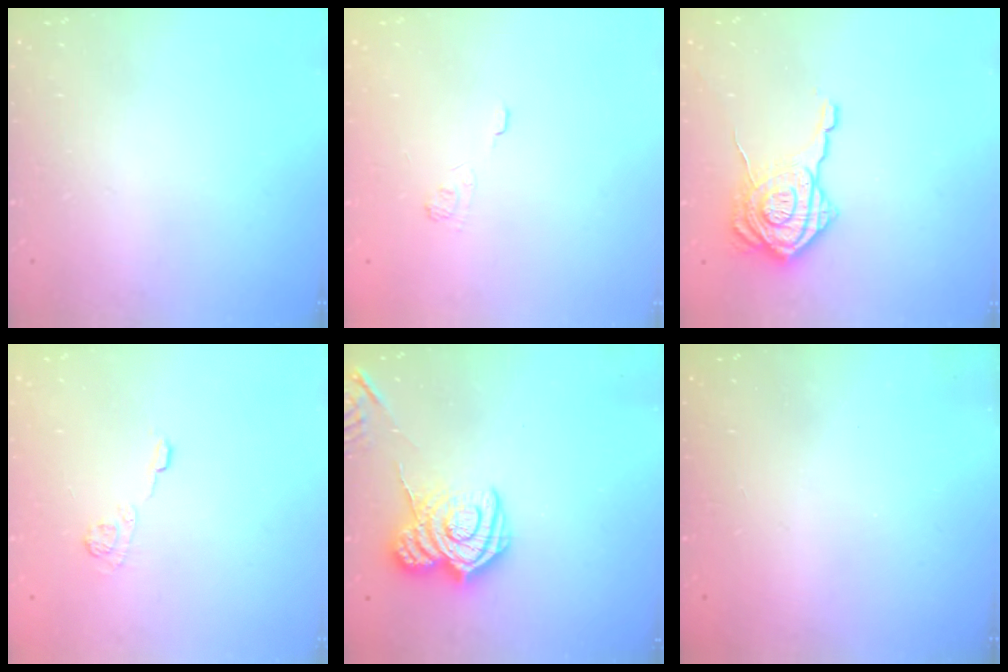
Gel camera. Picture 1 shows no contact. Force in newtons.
{"total": 2.3, "press": 1.9, "slide": 1.4}
{"total": 16.7, "press": 16.7, "slide": 0.9}
{"total": 5.7, "press": 5.6, "slide": 0.7}
{"total": 11.9, "press": 11.8, "slide": 0.9}
{"total": 2.6, "press": 2.4, "slide": 0.8}